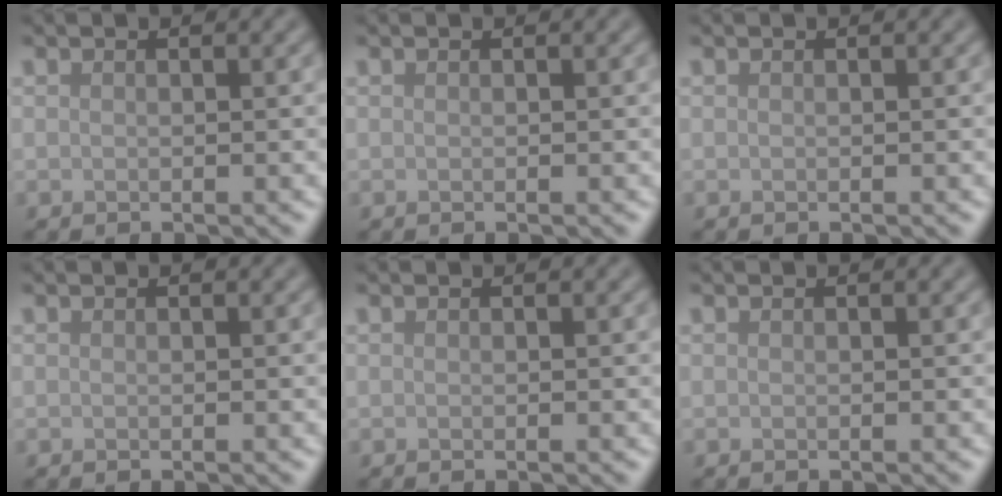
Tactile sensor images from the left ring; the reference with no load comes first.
{"total": 0.0}
{"total": 0.0}
{"total": 0.0}
{"total": 0.0}
{"total": 0.0}